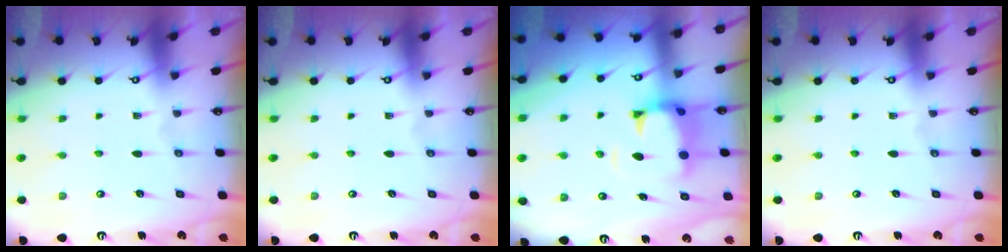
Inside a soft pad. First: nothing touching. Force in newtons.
{"total": 0.0}
{"total": 2.3, "press": 2.0, "slide": 1.2}
{"total": 0.0}